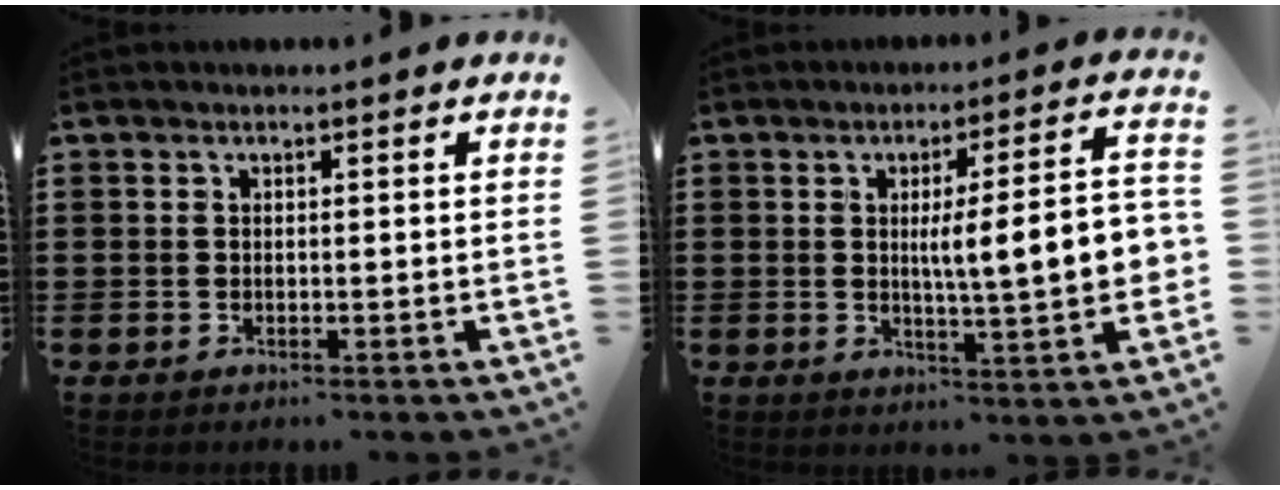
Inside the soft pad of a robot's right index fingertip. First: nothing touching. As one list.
[{"total": 10.2, "force": [0.2, 1.4, 10.1], "torque": [-0.155, -0.007, -0.005]}]